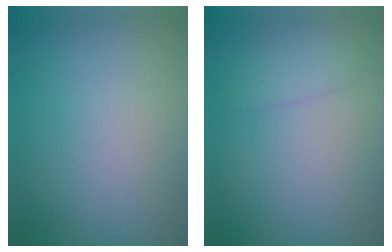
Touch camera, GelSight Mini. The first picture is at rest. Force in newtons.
{"total": 1.4, "press": 1.4, "slide": 0.1}